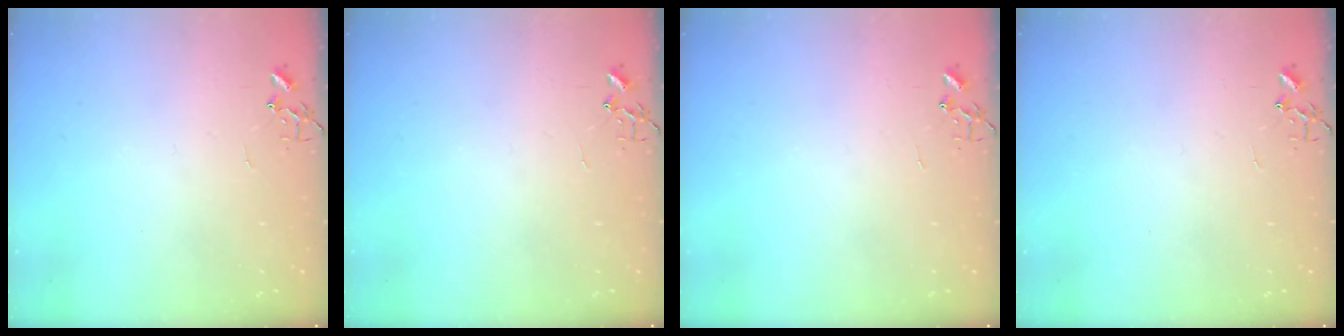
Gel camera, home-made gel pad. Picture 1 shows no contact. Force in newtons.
{"total": 0.0}
{"total": 0.0}
{"total": 0.0}